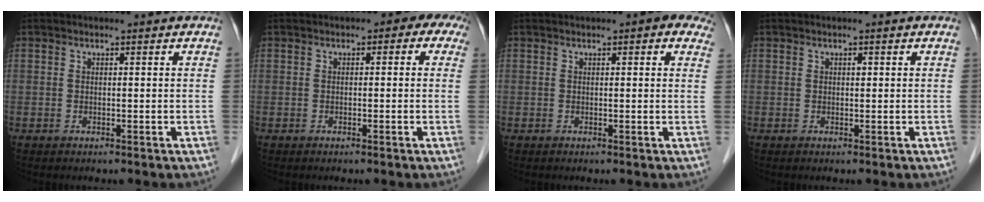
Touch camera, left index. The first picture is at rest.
{"total": 3.3, "force": [0.6, 2.0, 2.5], "torque": [-0.013, 0.025, -0.006]}
{"total": 3.5, "force": [2.2, 1.1, 2.6], "torque": [-0.020, 0.015, 0.017]}
{"total": 0.6, "force": [0.1, 0.4, 0.4], "torque": [-0.008, 0.000, 0.002]}